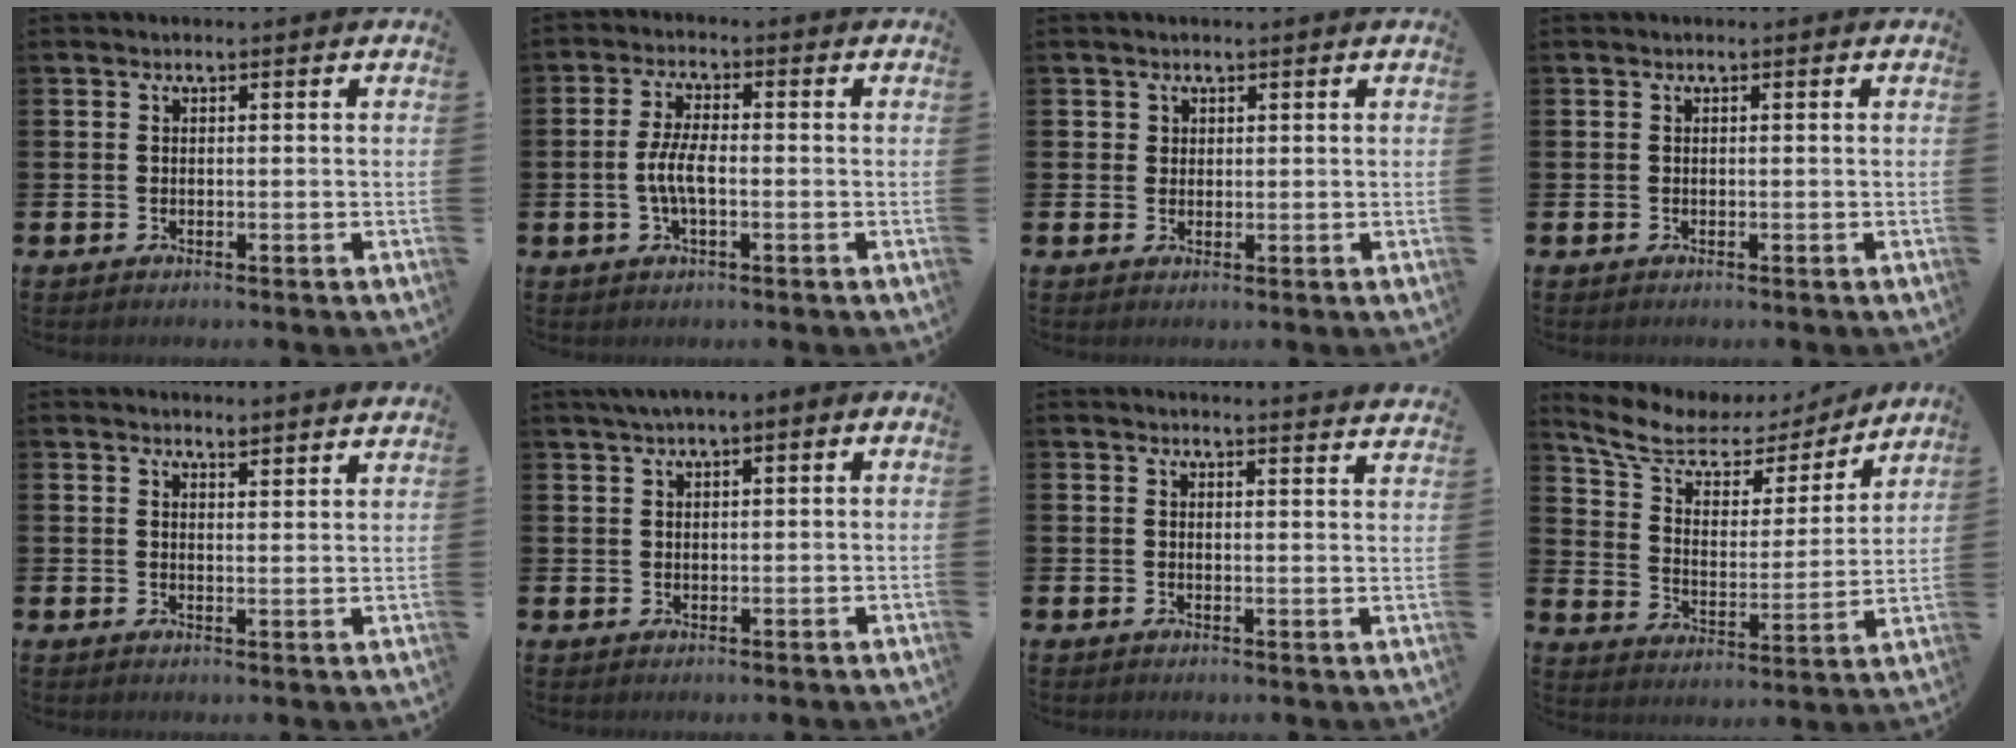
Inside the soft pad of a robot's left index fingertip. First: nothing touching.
{"total": 4.3, "force": [-0.7, 1.5, 3.9], "torque": [-0.083, 0.002, -0.019]}
{"total": 1.3, "force": [1.0, 0.8, -0.1], "torque": [0.009, 0.001, 0.018]}
{"total": 0.0}
{"total": 2.9, "force": [2.9, -0.3, -0.2], "torque": [-0.001, -0.019, 0.053]}
{"total": 1.7, "force": [1.0, 0.5, 1.2], "torque": [-0.023, 0.005, 0.016]}
{"total": 2.5, "force": [2.5, -0.4, -0.2], "torque": [0.013, -0.020, 0.042]}
{"total": 8.4, "force": [6.7, 3.9, 3.1], "torque": [-0.098, -0.041, 0.114]}